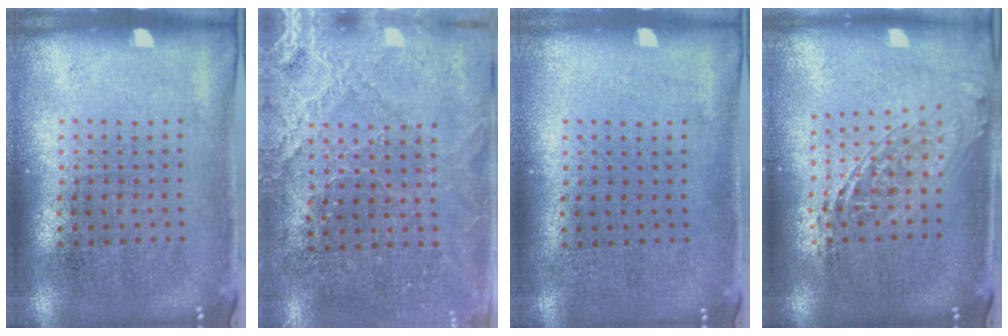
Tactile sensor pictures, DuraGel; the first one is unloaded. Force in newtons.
{"total": 2.8, "press": 2.8, "slide": 0.2}
{"total": 0.0}
{"total": 1.6, "press": 1.3, "slide": 1.0}